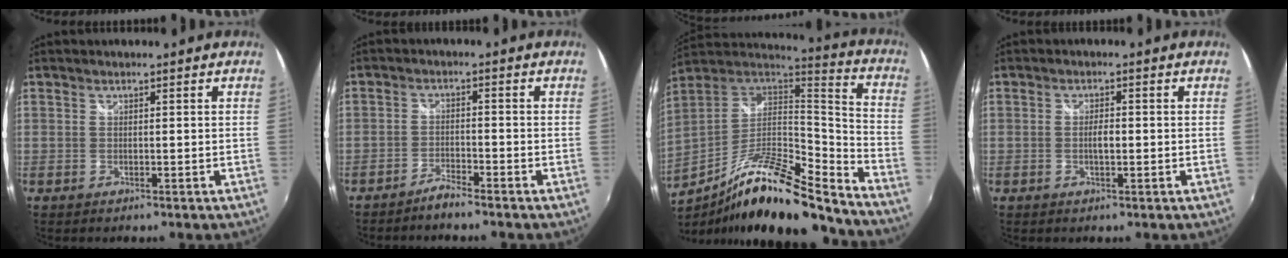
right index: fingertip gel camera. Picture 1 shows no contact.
{"total": 2.9, "force": [-2.7, 0.1, 1.0], "torque": [-0.039, 0.001, -0.054]}
{"total": 22.6, "force": [-16.6, 3.3, 15.0], "torque": [-0.254, -0.023, -0.289]}
{"total": 2.4, "force": [-0.3, 0.8, 2.2], "torque": [-0.039, 0.000, -0.006]}